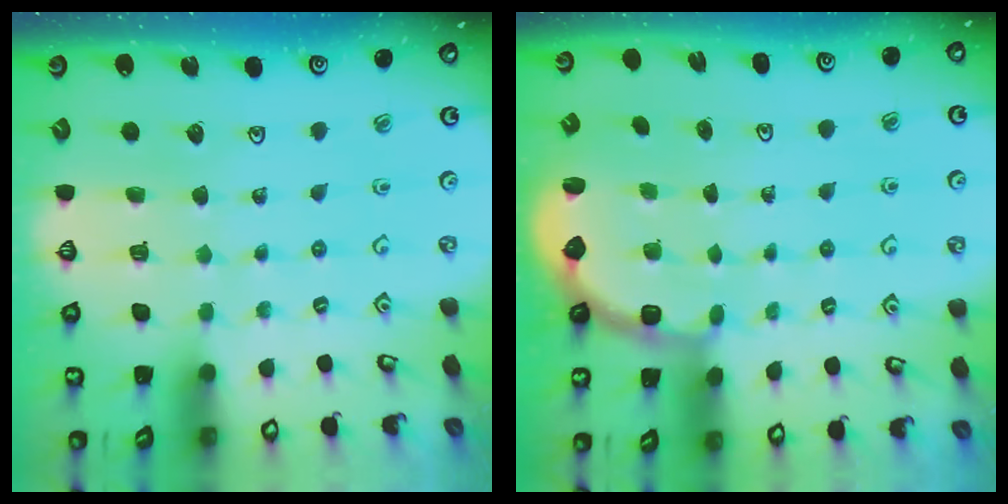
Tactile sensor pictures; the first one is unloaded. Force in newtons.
{"total": 2.8, "press": 2.1, "slide": 1.8}